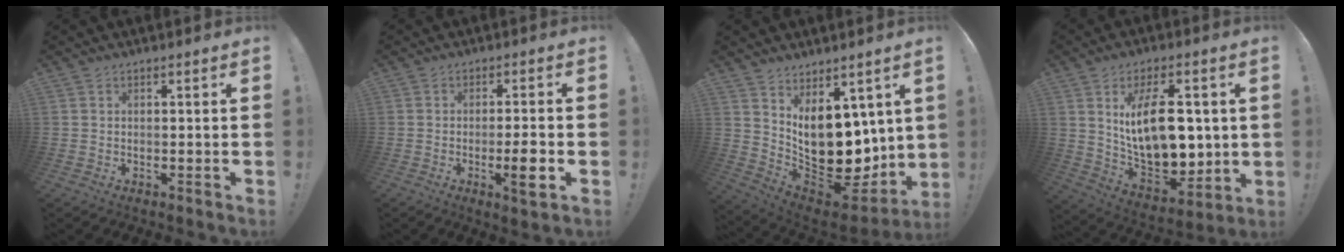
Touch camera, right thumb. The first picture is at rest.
{"total": 6.9, "force": [-2.5, 0.6, 6.4], "torque": [-0.082, -0.004, -0.044]}
{"total": 15.9, "force": [1.9, 10.9, 11.4], "torque": [-0.187, -0.050, 0.061]}
{"total": 19.7, "force": [3.8, 11.0, 15.9], "torque": [-0.279, -0.024, 0.066]}